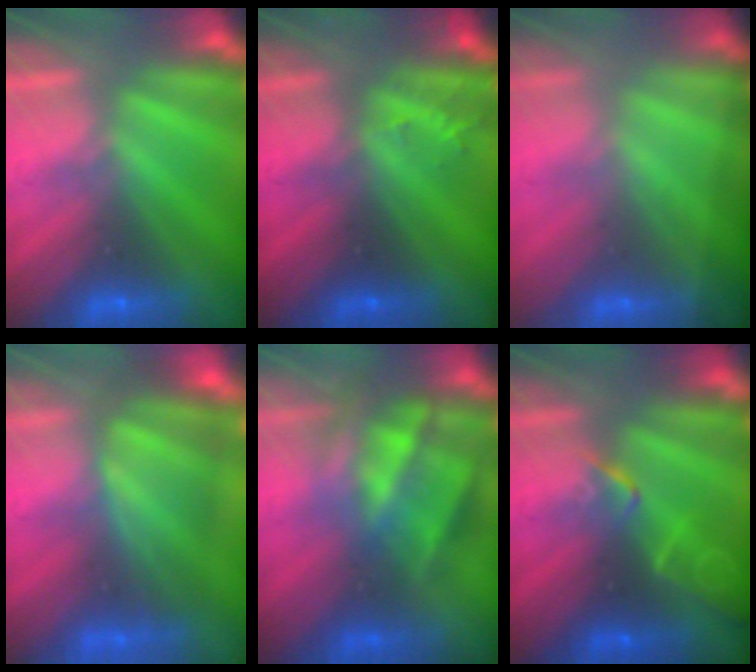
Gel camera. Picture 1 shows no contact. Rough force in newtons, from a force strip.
{"total": 2.9}
{"total": 1.4}
{"total": 4.8}
{"total": 4.7}
{"total": 2.1}